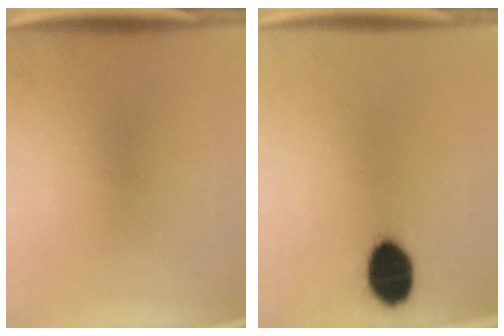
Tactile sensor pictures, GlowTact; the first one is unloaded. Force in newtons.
{"total": 10.4}